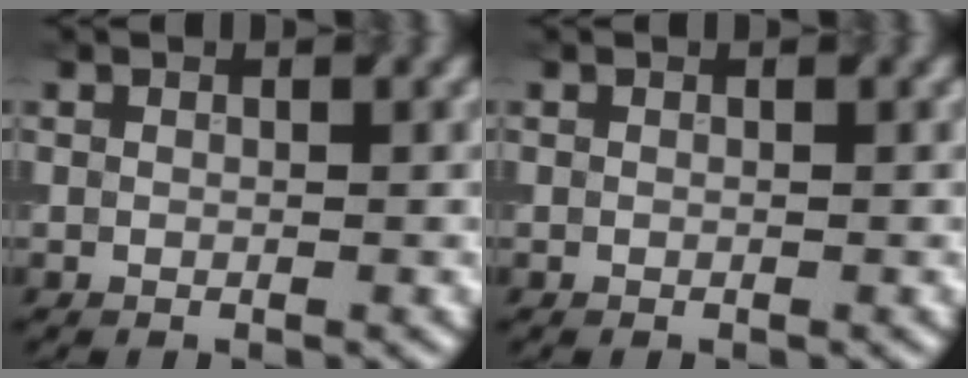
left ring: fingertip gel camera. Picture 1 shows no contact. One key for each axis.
{"total": 0.0}